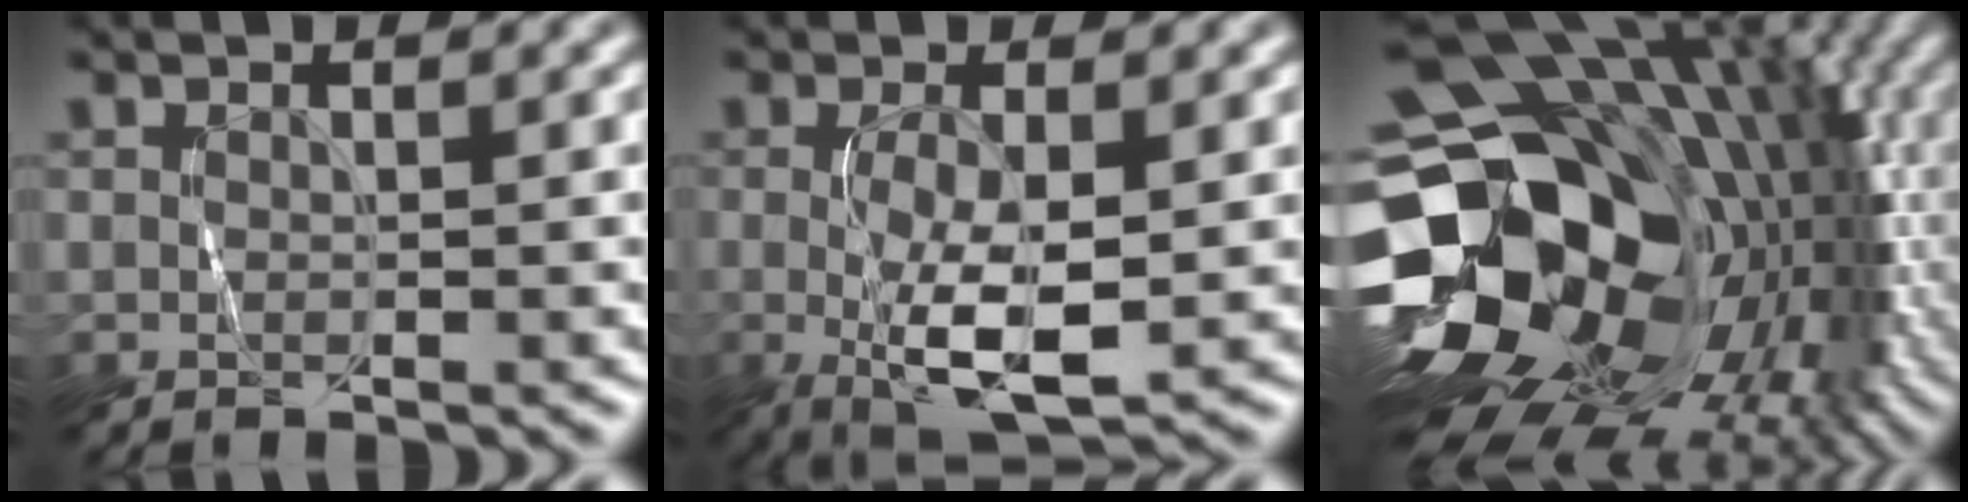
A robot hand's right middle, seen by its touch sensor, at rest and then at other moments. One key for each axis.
{"total": 5.6, "fx": -0.7, "fy": 1.6, "fz": 5.3, "tx": -0.111, "ty": -0.015, "tz": -0.008}
{"total": 20.0, "fx": -2.7, "fy": 14.0, "fz": 14.0, "tx": -0.250, "ty": -0.009, "tz": -0.030}